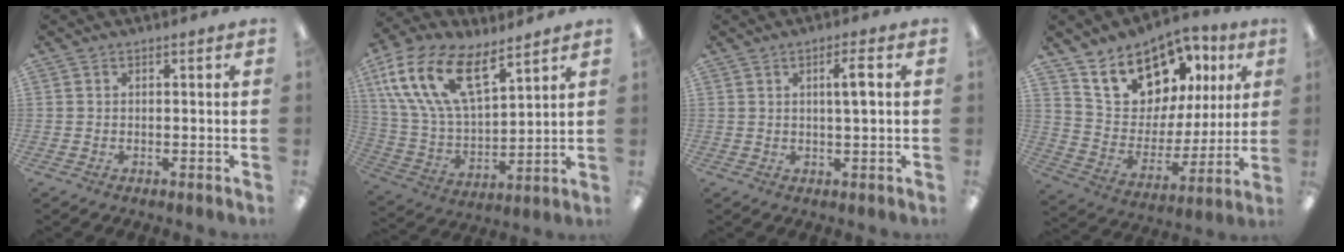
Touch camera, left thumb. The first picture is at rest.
{"total": 20.5, "force": [10.9, 10.5, 13.9], "torque": [-0.295, -0.045, 0.196]}
{"total": 4.1, "force": [1.2, 0.8, 3.9], "torque": [-0.069, 0.000, 0.016]}
{"total": 17.5, "force": [12.2, 10.5, 6.9], "torque": [-0.136, -0.072, 0.225]}